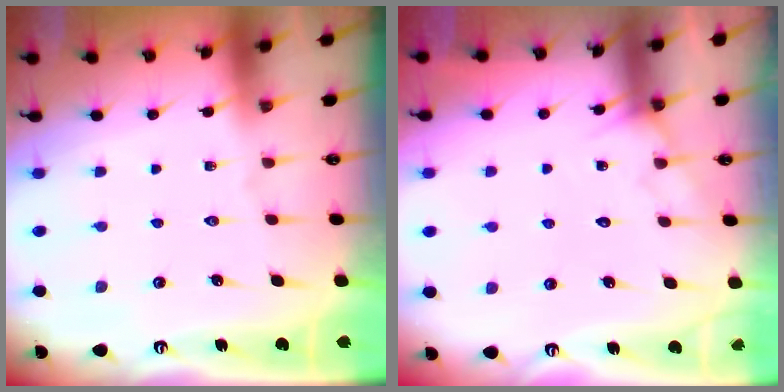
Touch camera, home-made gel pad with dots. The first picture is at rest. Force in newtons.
{"total": 5.4, "press": 5.3, "slide": 0.4}